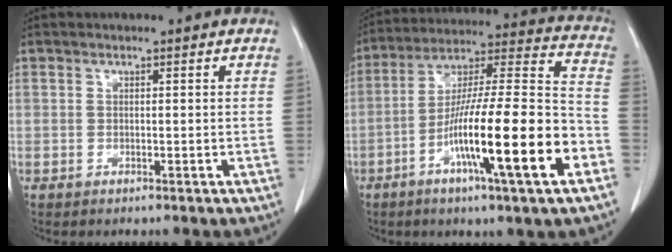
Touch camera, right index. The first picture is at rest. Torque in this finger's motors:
{"motor_torque": [1.56, -0.58, 1.04, 0.21]}